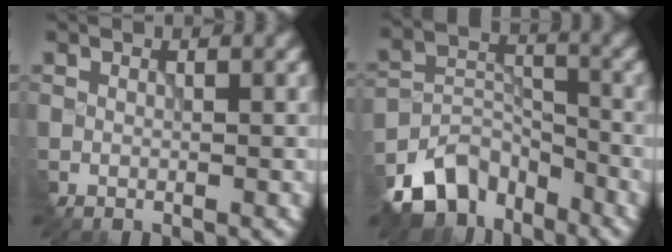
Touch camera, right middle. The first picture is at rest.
{"total": 7.7, "force": [-5.9, 4.0, 2.8], "torque": [-0.045, -0.006, -0.118]}